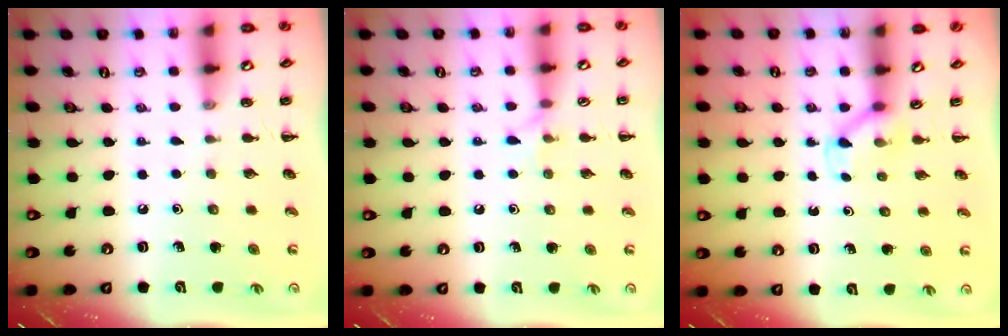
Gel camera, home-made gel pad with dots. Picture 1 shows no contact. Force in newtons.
{"total": 5.0, "press": 4.8, "slide": 1.5}
{"total": 3.1, "press": 2.9, "slide": 1.0}